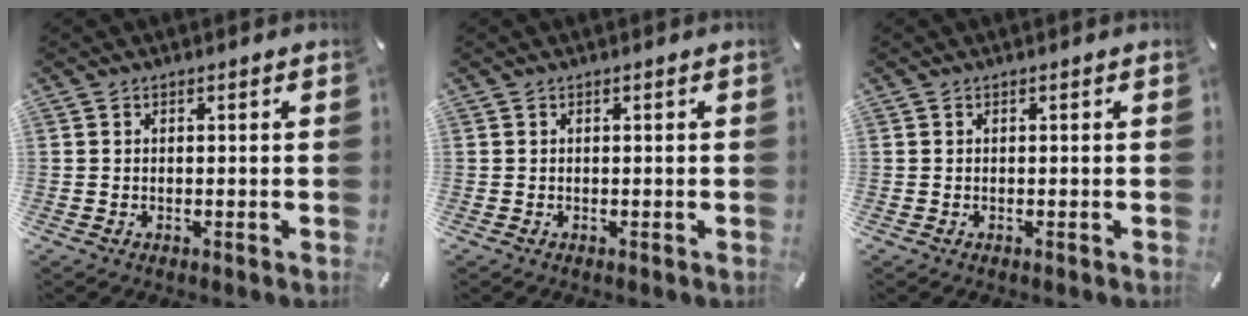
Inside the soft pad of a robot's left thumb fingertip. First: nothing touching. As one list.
[{"total": 0.0}, {"total": 0.0}]